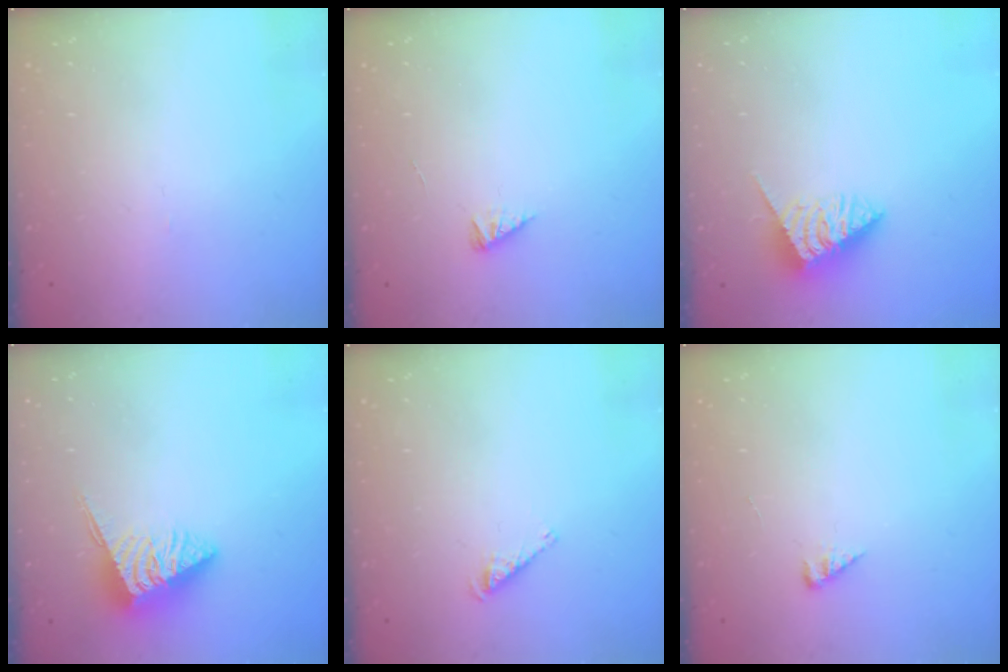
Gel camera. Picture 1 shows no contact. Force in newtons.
{"total": 1.8, "press": 1.7, "slide": 0.3}
{"total": 4.0, "press": 4.0, "slide": 0.5}
{"total": 6.0, "press": 6.0, "slide": 0.4}
{"total": 2.8, "press": 2.8, "slide": 0.5}
{"total": 3.2, "press": 3.2, "slide": 0.5}